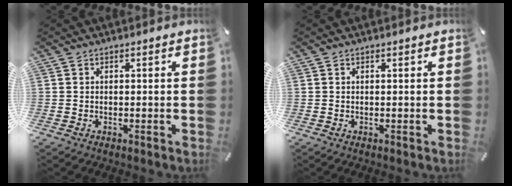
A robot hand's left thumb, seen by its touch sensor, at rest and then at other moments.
{"total": 0.0}